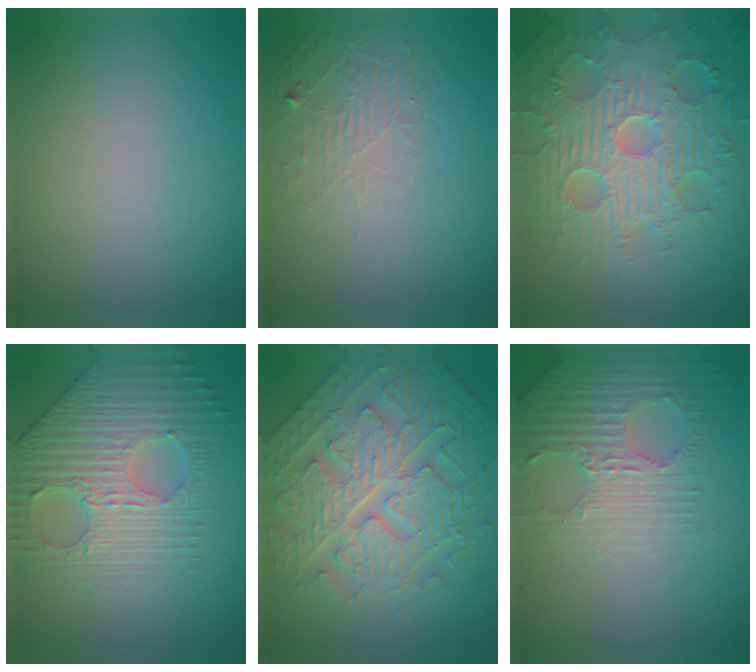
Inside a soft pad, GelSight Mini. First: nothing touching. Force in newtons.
{"total": 1.9, "press": 0.6, "slide": 1.8}
{"total": 9.3, "press": 6.8, "slide": 6.3}
{"total": 5.3, "press": 5.0, "slide": 1.9}
{"total": 7.2, "press": 6.2, "slide": 3.7}
{"total": 3.2, "press": 3.1, "slide": 0.7}